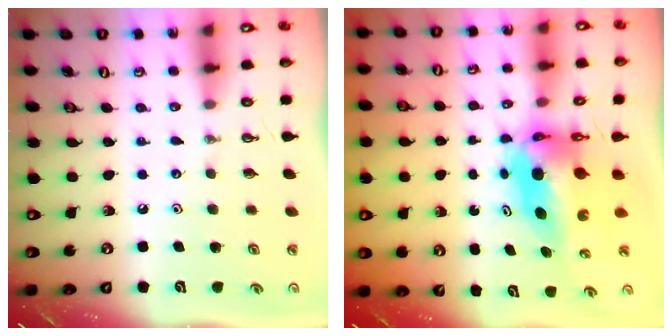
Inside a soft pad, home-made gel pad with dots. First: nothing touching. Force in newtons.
{"total": 7.5, "press": 7.5, "slide": 0.6}